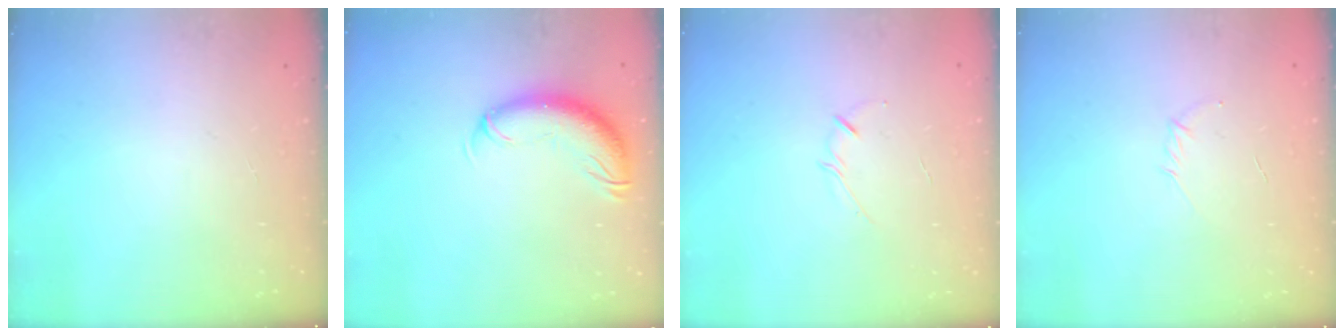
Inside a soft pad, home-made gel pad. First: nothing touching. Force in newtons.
{"total": 10.8, "press": 10.6, "slide": 2.3}
{"total": 2.9, "press": 2.8, "slide": 0.6}
{"total": 2.8, "press": 2.7, "slide": 0.7}